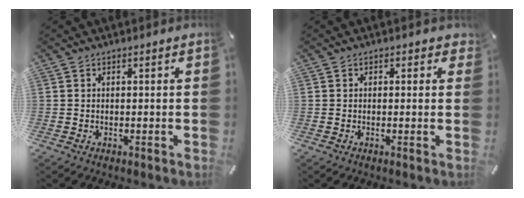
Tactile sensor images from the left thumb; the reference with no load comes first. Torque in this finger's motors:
{"motor_torque": [0.20, -0.19, 0.08, 0.08, -0.01]}